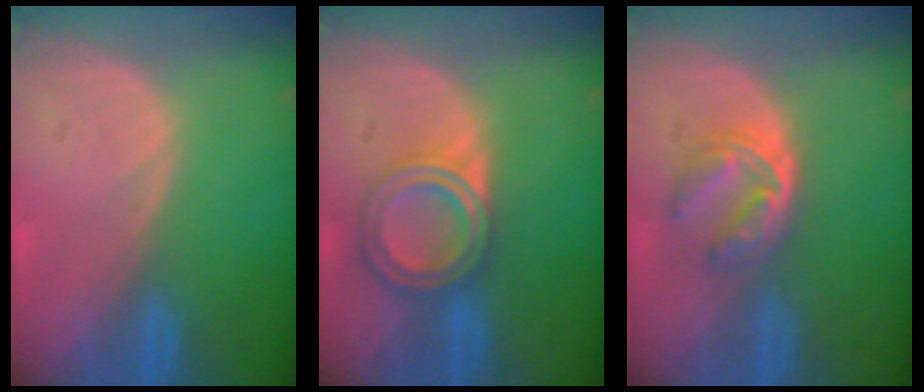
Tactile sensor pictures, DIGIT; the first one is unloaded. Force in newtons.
{"total": 6.7, "press": 6.0, "slide": 3.1}
{"total": 6.2, "press": 5.1, "slide": 3.6}